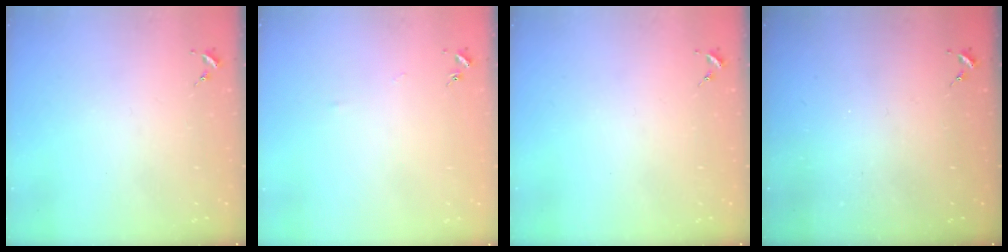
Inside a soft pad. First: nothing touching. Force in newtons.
{"total": 2.5, "press": 2.5, "slide": 0.4}
{"total": 0.0}
{"total": 0.0}